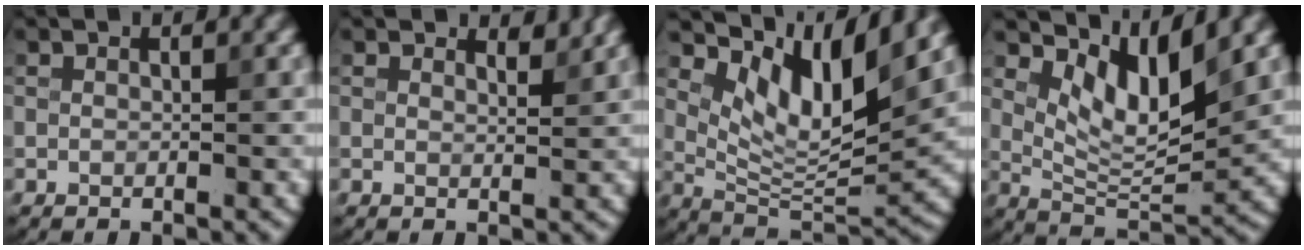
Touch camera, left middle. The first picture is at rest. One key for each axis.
{"total": 1.6, "fx": 1.6, "fy": 0.2, "fz": 0.3, "tx": -0.007, "ty": -0.002, "tz": 0.017}
{"total": 8.7, "fx": 4.7, "fy": 3.0, "fz": 6.7, "tx": -0.111, "ty": -0.014, "tz": 0.091}
{"total": 6.0, "fx": 3.0, "fy": 2.3, "fz": 4.6, "tx": -0.086, "ty": -0.017, "tz": 0.057}